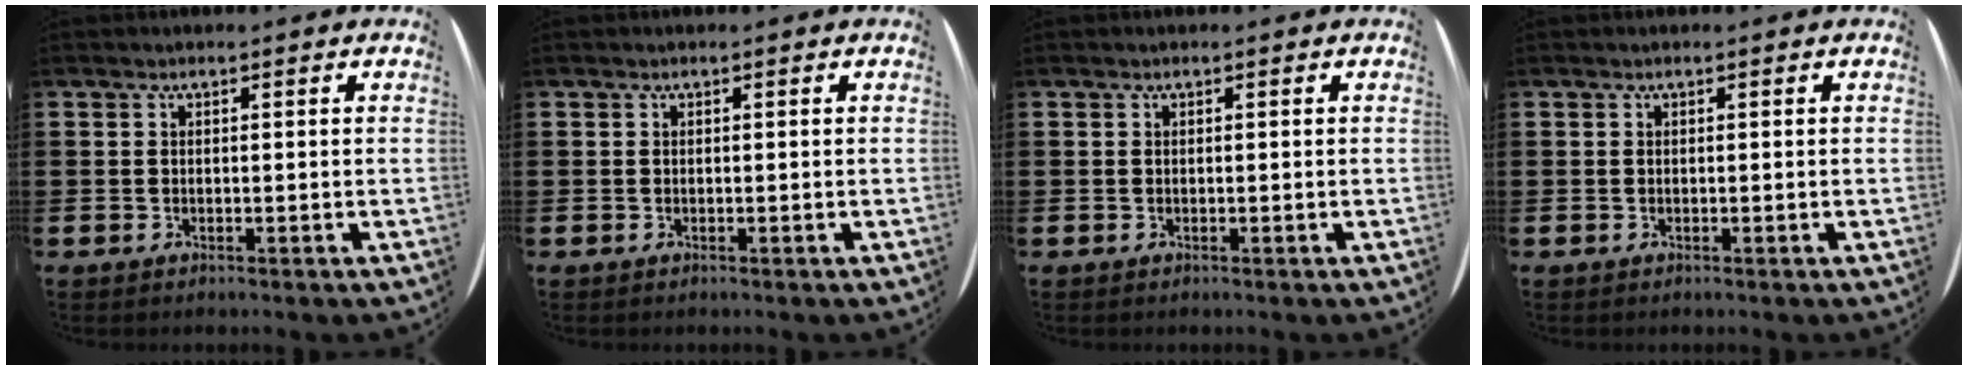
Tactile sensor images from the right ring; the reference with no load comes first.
{"total": 0.0}
{"total": 0.0}
{"total": 0.0}